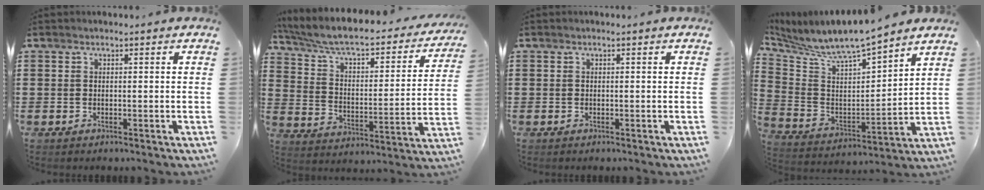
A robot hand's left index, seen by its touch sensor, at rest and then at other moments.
{"total": 5.6, "force": [4.5, 1.2, 3.1], "torque": [-0.081, -0.039, 0.071]}
{"total": 0.0}
{"total": 7.0, "force": [6.5, 0.8, 2.3], "torque": [-0.079, -0.053, 0.107]}